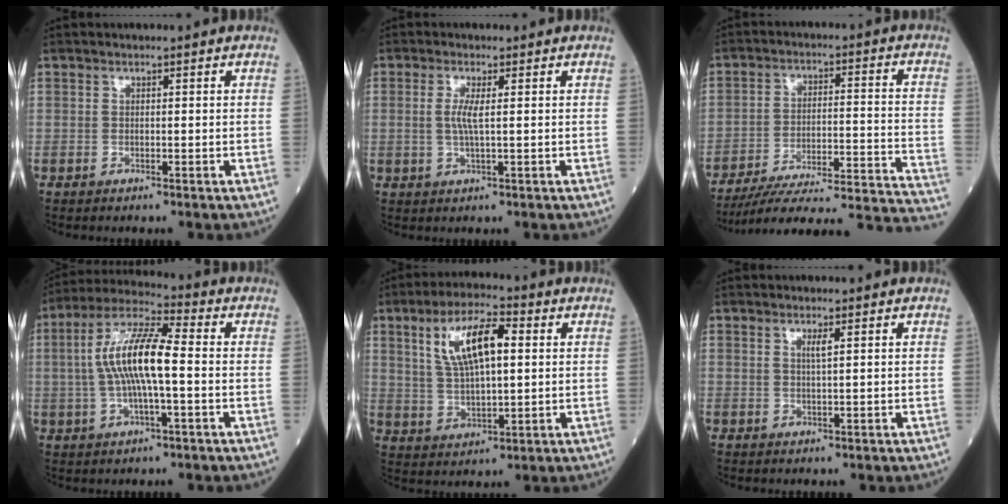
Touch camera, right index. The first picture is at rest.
{"total": 3.0, "force": [0.3, 0.2, 2.9], "torque": [-0.067, -0.003, 0.006]}
{"total": 26.5, "force": [-24.5, 0.4, 10.1], "torque": [-0.080, -0.011, -0.334]}
{"total": 11.4, "force": [-0.3, 2.0, 11.2], "torque": [-0.223, 0.017, -0.010]}
{"total": 10.7, "force": [3.2, 3.1, 9.7], "torque": [-0.189, 0.014, 0.061]}
{"total": 1.3, "force": [0.5, -0.2, 1.1], "torque": [-0.025, -0.003, 0.009]}